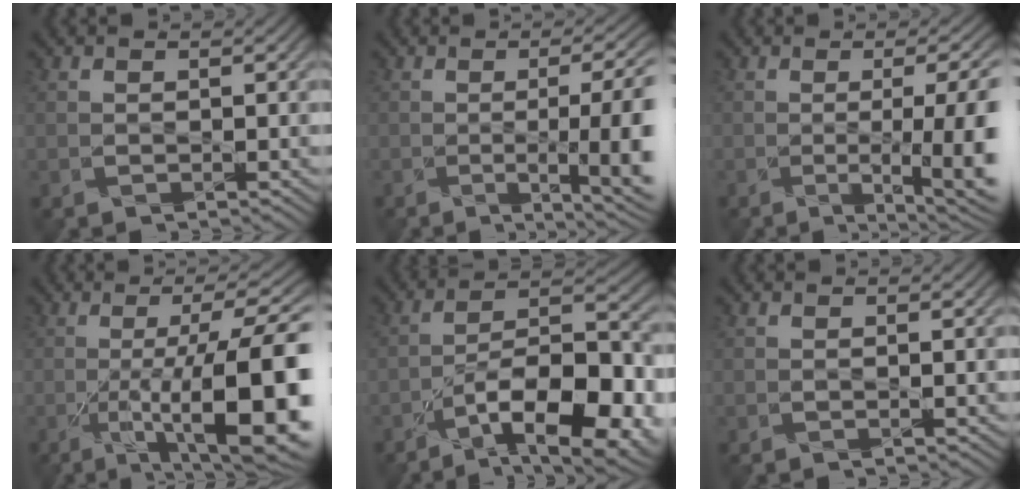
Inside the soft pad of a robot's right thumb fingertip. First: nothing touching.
{"total": 12.8, "force": [-2.7, 3.8, 11.9], "torque": [-0.128, 0.011, -0.042]}
{"total": 14.4, "force": [-3.0, 4.5, 13.3], "torque": [-0.148, 0.005, -0.041]}
{"total": 16.2, "force": [-5.0, 4.5, 14.8], "torque": [-0.209, 0.002, -0.074]}
{"total": 16.9, "force": [-10.8, 6.3, 11.4], "torque": [-0.163, -0.012, -0.158]}
{"total": 0.8, "force": [-0.1, -0.2, 0.8], "torque": [-0.021, 0.002, -0.005]}